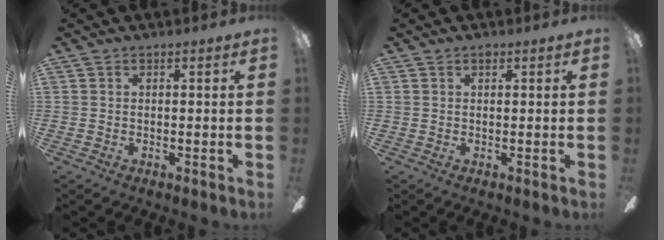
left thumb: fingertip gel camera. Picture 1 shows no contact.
{"total": 0.9, "force": [0.4, 0.5, 0.6], "torque": [-0.012, 0.003, 0.008]}